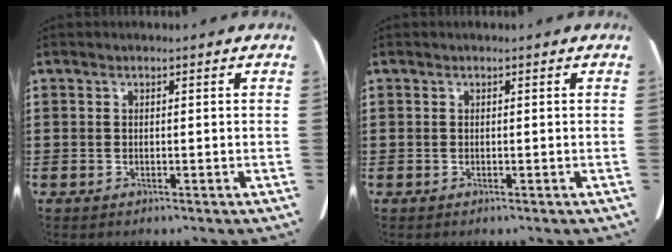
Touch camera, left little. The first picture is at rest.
{"total": 0.0}